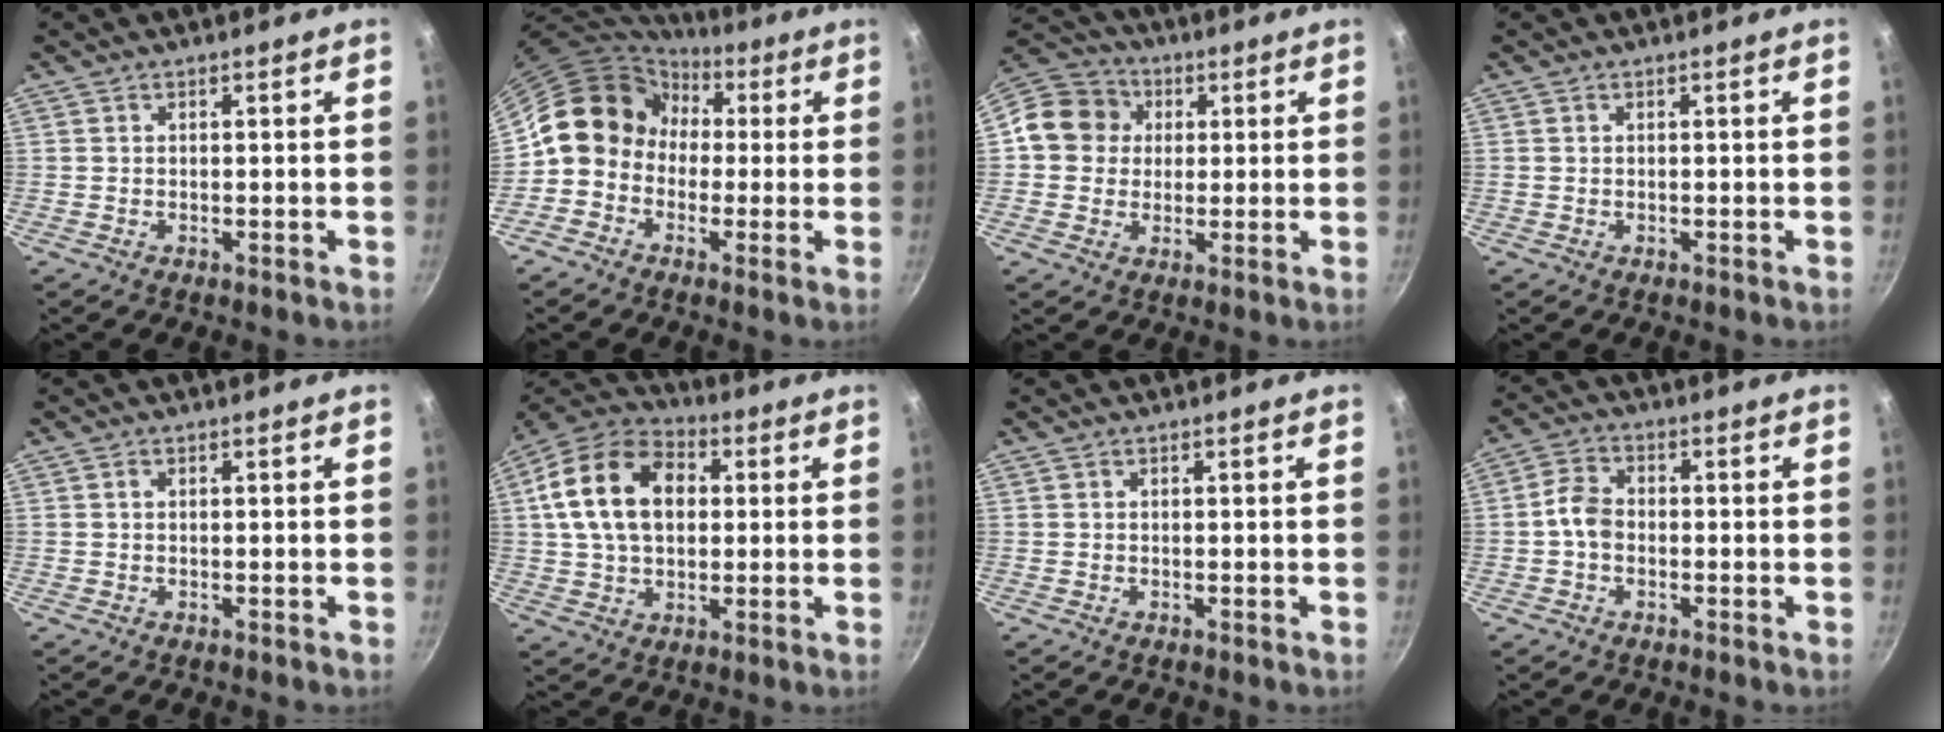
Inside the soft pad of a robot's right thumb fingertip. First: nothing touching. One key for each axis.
{"total": 11.4, "fx": 0.9, "fy": 10.1, "fz": 5.3, "tx": -0.050, "ty": 0.031, "tz": -0.009}
{"total": 11.0, "fx": 1.7, "fy": 10.0, "fz": 4.2, "tx": -0.048, "ty": 0.018, "tz": 0.011}
{"total": 0.0}
{"total": 0.5, "fx": 0.1, "fy": 0.4, "fz": 0.4, "tx": -0.007, "ty": 0.003, "tz": 0.001}
{"total": 17.2, "fx": 3.2, "fy": 12.0, "fz": 11.9, "tx": -0.191, "ty": 0.023, "tz": 0.040}
{"total": 0.0}
{"total": 4.7, "fx": -0.9, "fy": 3.5, "fz": 3.1, "tx": -0.051, "ty": 0.021, "tz": -0.028}